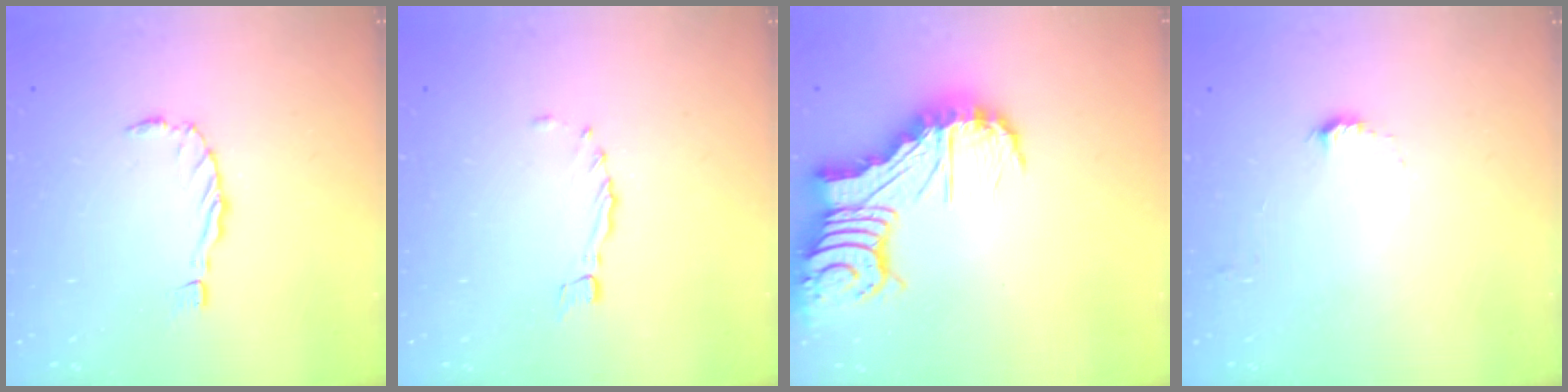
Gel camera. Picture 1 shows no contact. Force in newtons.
{"total": 1.2, "press": 1.2, "slide": 0.3}
{"total": 14.6, "press": 14.5, "slide": 1.7}
{"total": 5.7, "press": 5.6, "slide": 0.5}